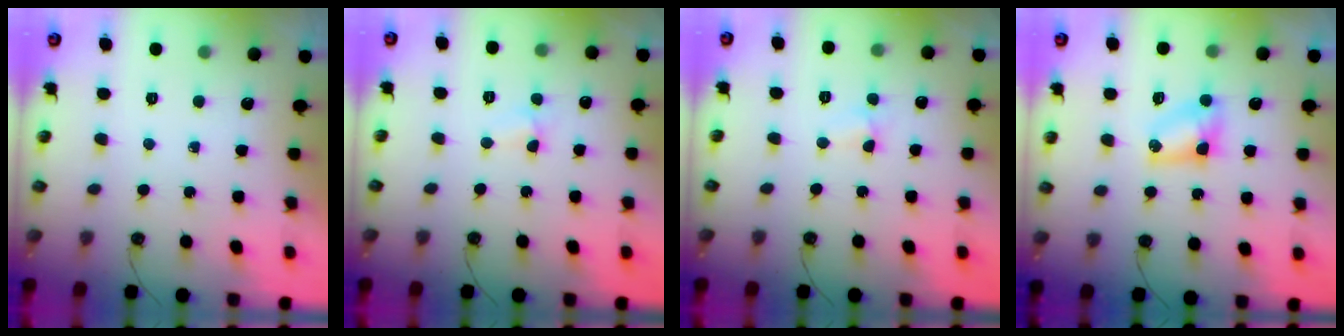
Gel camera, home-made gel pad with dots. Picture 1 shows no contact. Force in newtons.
{"total": 3.0, "press": 2.9, "slide": 0.4}
{"total": 3.0, "press": 2.9, "slide": 0.4}
{"total": 4.6, "press": 4.5, "slide": 0.4}